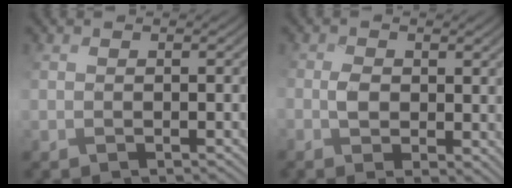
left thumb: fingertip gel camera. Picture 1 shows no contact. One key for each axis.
{"total": 4.4, "fx": 0.0, "fy": 2.7, "fz": 3.6, "tx": -0.069, "ty": -0.002, "tz": -0.003}